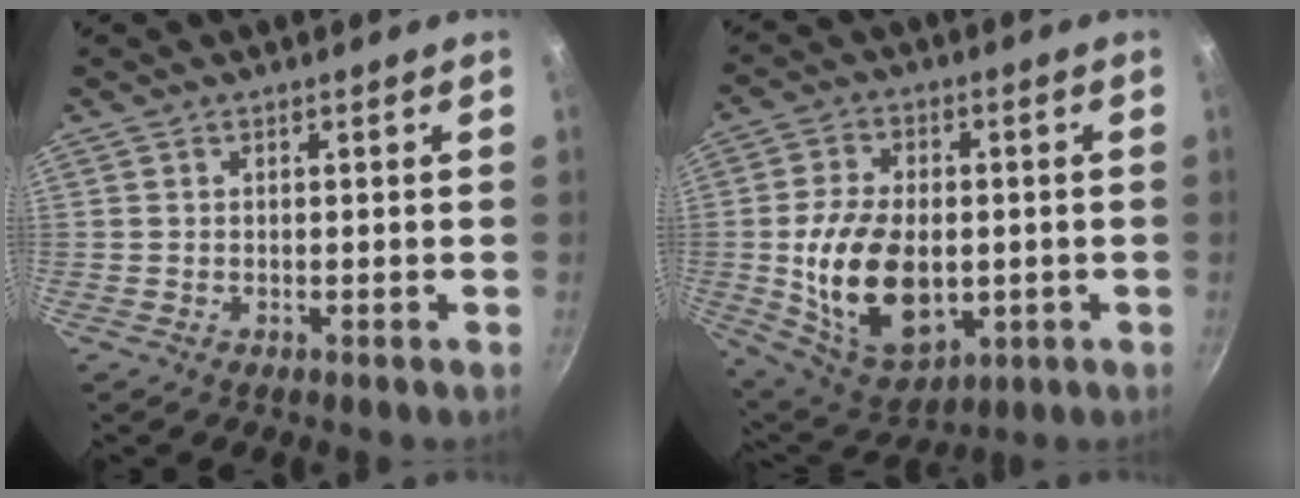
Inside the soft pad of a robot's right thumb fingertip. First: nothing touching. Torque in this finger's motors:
{"motor_torque": [-0.17, 1.28, 1.69, -0.35, 0.21]}